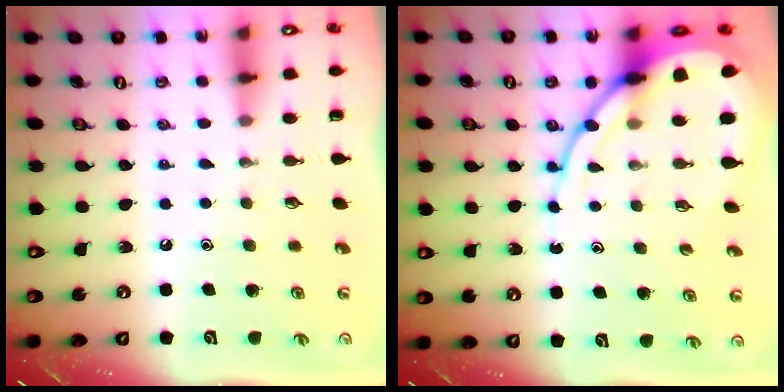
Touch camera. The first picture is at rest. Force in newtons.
{"total": 12.5, "press": 12.5, "slide": 1.1}